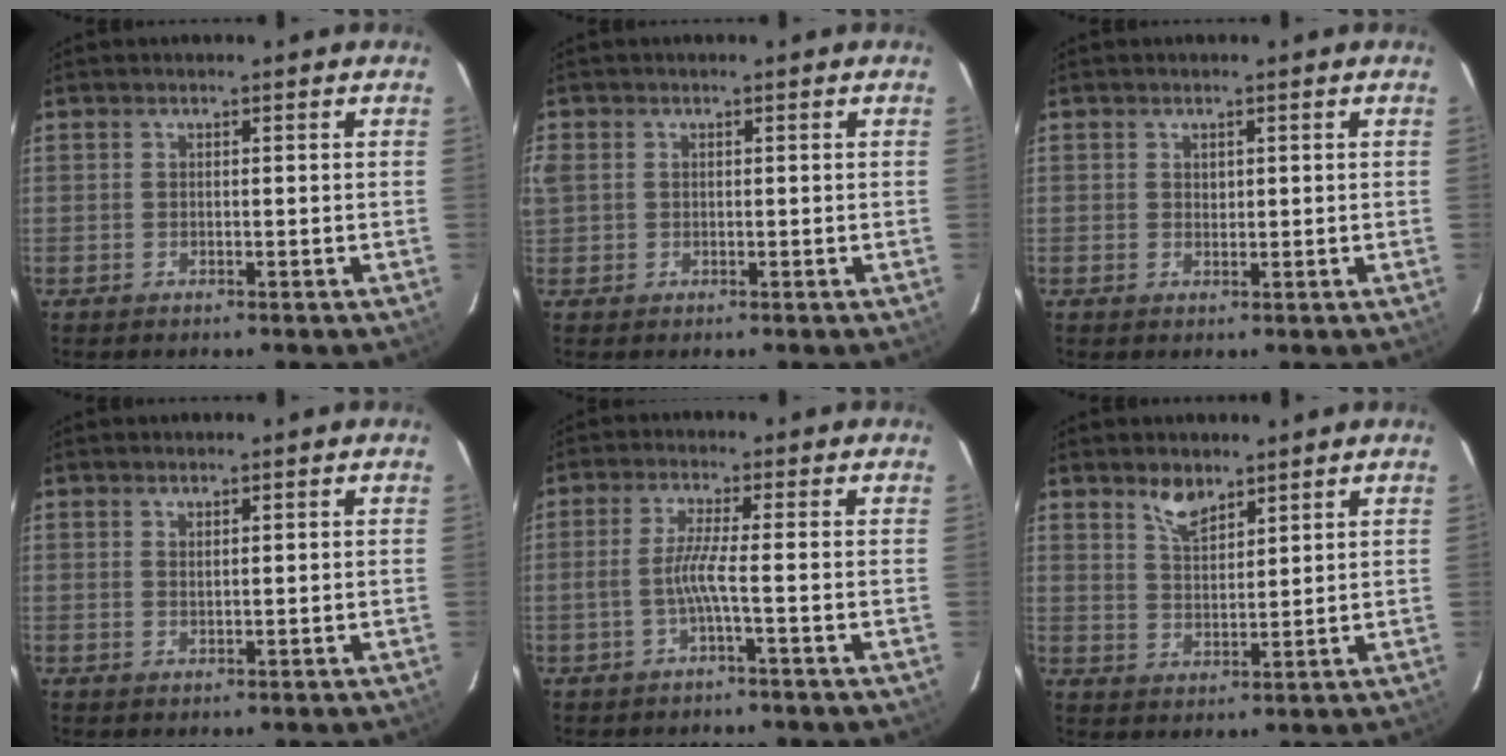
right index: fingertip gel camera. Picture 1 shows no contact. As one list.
[{"total": 4.3, "force": [0.6, 3.6, 2.3], "torque": [-0.052, 0.004, 0.012]}, {"total": 1.1, "force": [0.5, 0.9, 0.3], "torque": [-0.003, 0.003, 0.009]}, {"total": 1.0, "force": [0.7, 0.3, 0.7], "torque": [-0.012, 0.001, 0.013]}, {"total": 3.5, "force": [-1.3, -0.9, 3.1], "torque": [-0.071, -0.003, -0.023]}, {"total": 5.0, "force": [3.9, 1.9, 2.4], "torque": [-0.043, 0.003, 0.073]}]